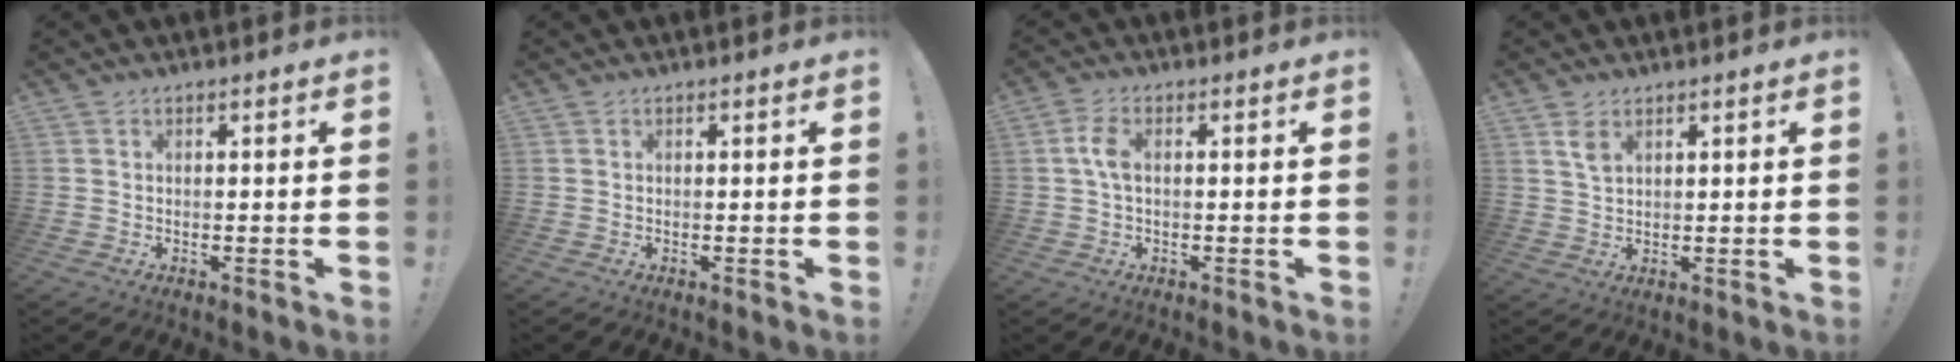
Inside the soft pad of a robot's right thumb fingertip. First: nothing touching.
{"total": 0.0}
{"total": 4.5, "force": [0.2, 2.2, 4.0], "torque": [-0.083, 0.008, 0.004]}
{"total": 3.8, "force": [2.1, 1.8, 2.7], "torque": [-0.036, -0.013, 0.034]}